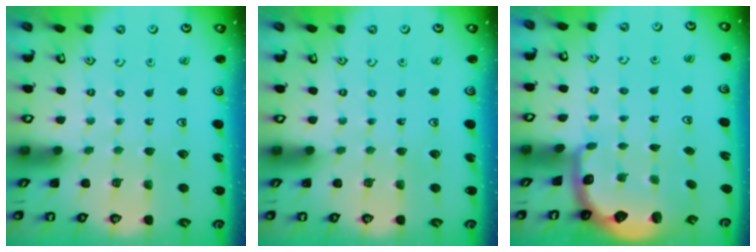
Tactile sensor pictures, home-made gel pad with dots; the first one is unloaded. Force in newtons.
{"total": 0.0}
{"total": 2.9, "press": 1.8, "slide": 2.2}